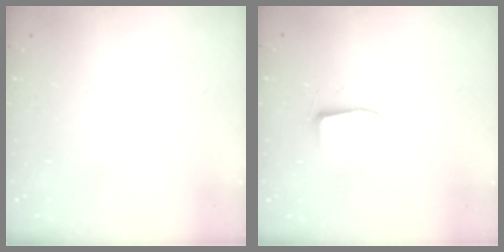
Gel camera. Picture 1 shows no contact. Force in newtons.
{"total": 5.1, "press": 5.1, "slide": 0.5}